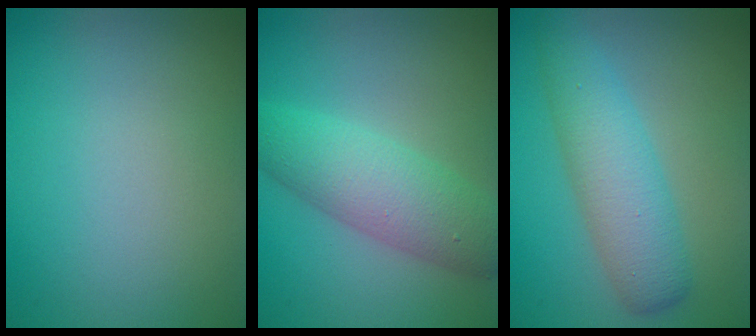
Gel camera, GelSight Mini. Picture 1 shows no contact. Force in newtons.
{"total": 5.4, "press": 5.4, "slide": 0.1}
{"total": 4.8, "press": 4.8, "slide": 0.1}